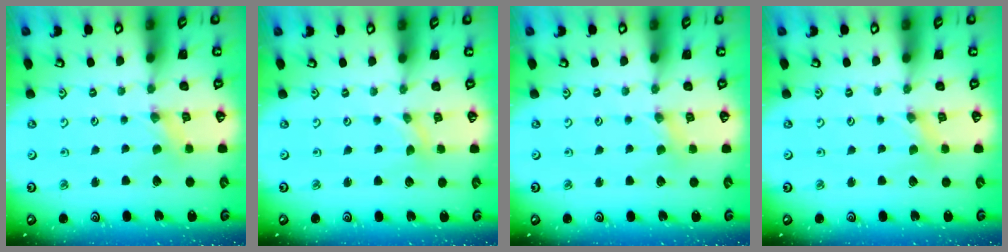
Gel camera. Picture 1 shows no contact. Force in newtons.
{"total": 0.0}
{"total": 2.3, "press": 2.3, "slide": 0.3}
{"total": 0.0}